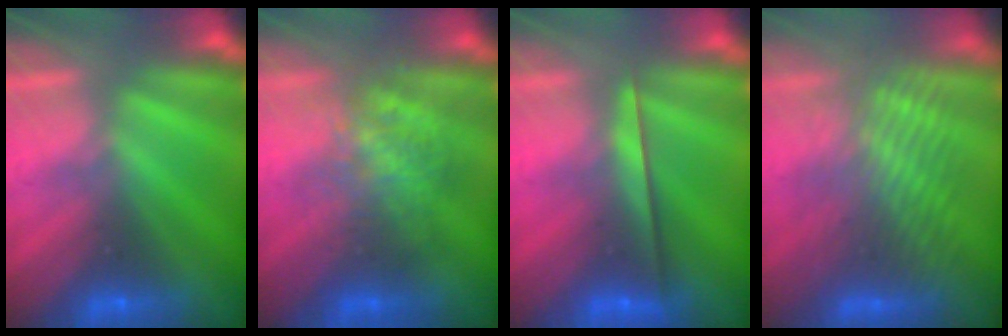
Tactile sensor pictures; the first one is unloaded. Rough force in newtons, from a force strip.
{"total": 2.2}
{"total": 2.4}
{"total": 3.9}